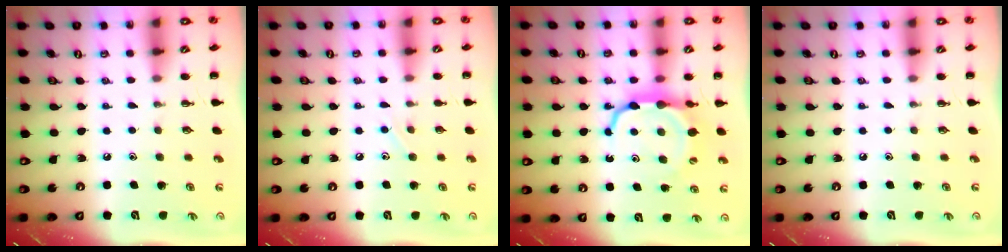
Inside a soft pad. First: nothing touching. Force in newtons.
{"total": 4.1, "press": 3.9, "slide": 1.1}
{"total": 8.8, "press": 8.7, "slide": 1.3}
{"total": 0.0}